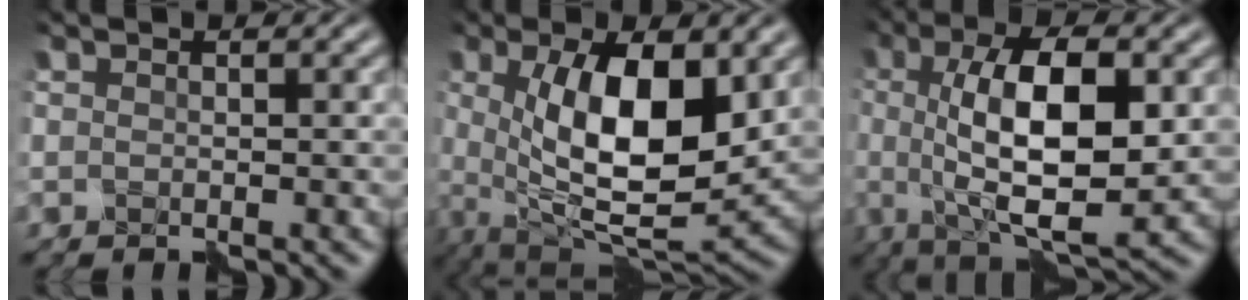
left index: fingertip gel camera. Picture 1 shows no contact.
{"total": 10.6, "force": [1.6, 4.0, 9.7], "torque": [-0.165, -0.012, 0.029]}
{"total": 9.9, "force": [0.7, 3.5, 9.2], "torque": [-0.150, 0.003, 0.009]}